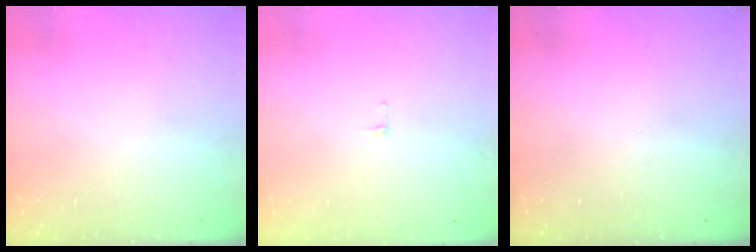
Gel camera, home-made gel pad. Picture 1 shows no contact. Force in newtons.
{"total": 3.8, "press": 3.8, "slide": 0.3}
{"total": 0.0}